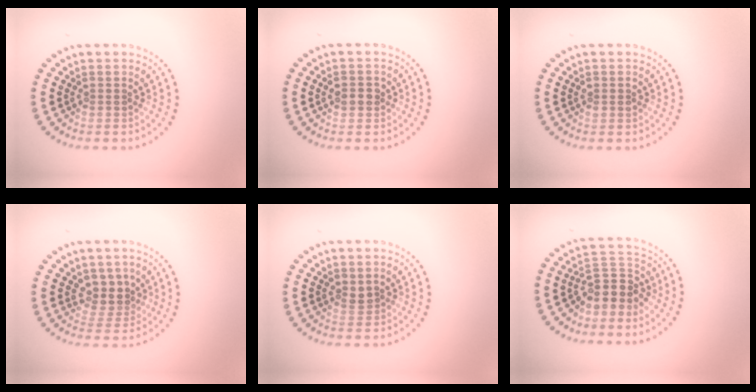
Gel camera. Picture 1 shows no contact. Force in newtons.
{"total": 1.8, "press": 1.7, "slide": 0.3}
{"total": 1.1, "press": 1.1, "slide": 0.2}
{"total": 2.7, "press": 2.1, "slide": 1.7}
{"total": 0.9, "press": 0.9, "slide": 0.3}
{"total": 3.4, "press": 3.1, "slide": 1.5}